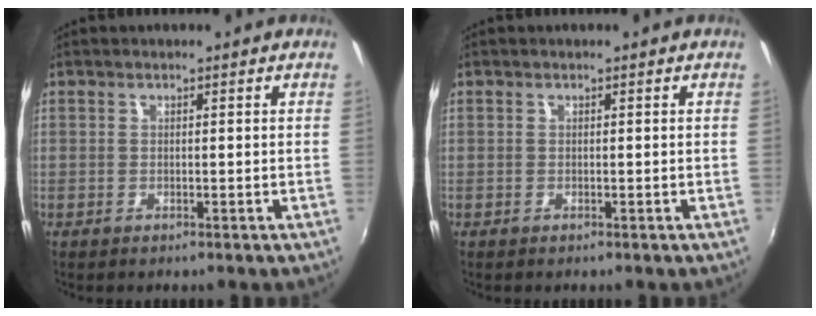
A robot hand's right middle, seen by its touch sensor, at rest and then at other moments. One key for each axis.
{"total": 0.0}